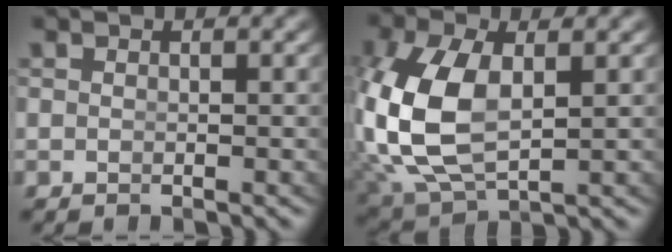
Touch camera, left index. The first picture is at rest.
{"total": 9.1, "force": [0.2, 6.2, 6.6], "torque": [-0.192, -0.042, 0.036]}